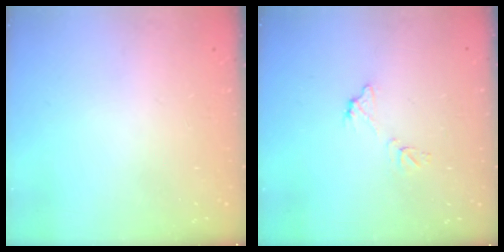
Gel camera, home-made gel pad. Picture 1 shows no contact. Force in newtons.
{"total": 7.1, "press": 7.1, "slide": 0.5}